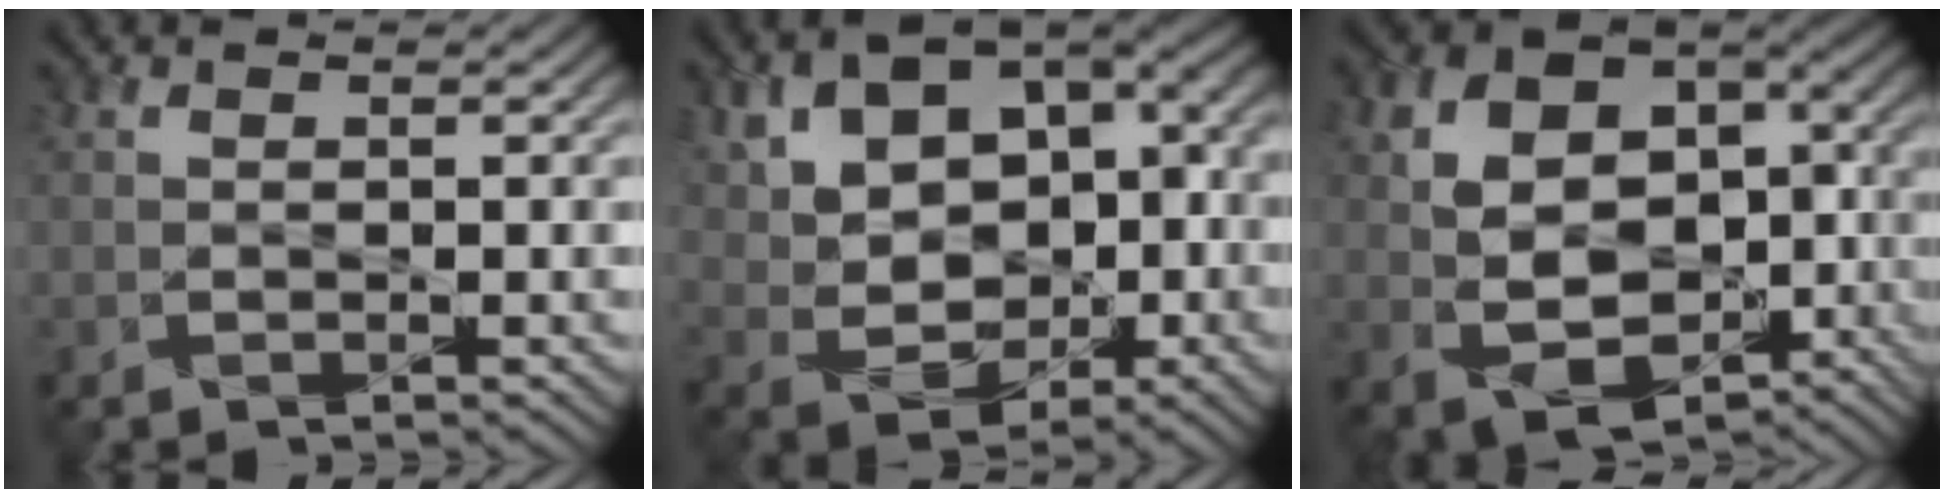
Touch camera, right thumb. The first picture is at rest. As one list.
[{"total": 11.6, "force": [1.3, 8.1, 8.2], "torque": [-0.155, -0.001, 0.024]}, {"total": 12.3, "force": [-0.9, 8.7, 8.6], "torque": [-0.158, -0.011, -0.016]}]